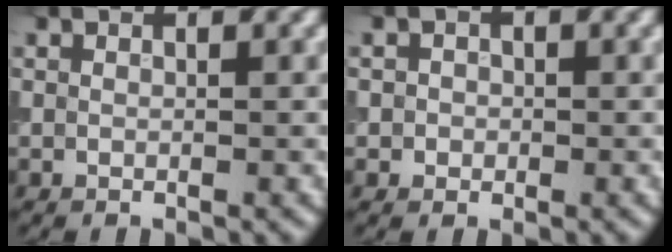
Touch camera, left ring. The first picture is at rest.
{"total": 1.3, "force": [0.0, 1.2, 0.3], "torque": [0.009, -0.002, -0.005]}